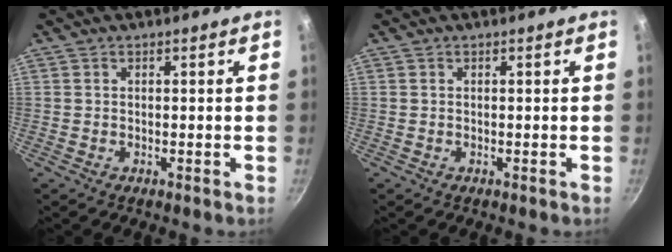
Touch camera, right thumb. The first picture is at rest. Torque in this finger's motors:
{"motor_torque": [0.00, 0.00, -0.03, 0.04, 0.00]}